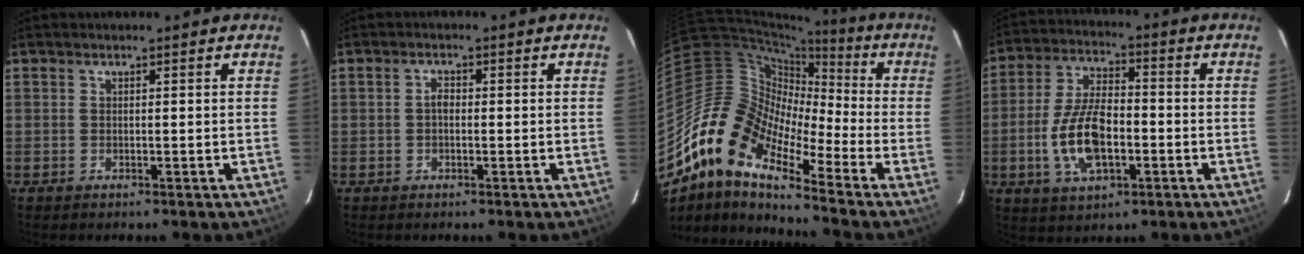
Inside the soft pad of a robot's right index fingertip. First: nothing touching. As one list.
[{"total": 1.4, "force": [-0.2, 1.0, 1.0], "torque": [-0.018, 0.006, -0.006]}, {"total": 14.6, "force": [-9.8, 5.8, 9.1], "torque": [-0.141, 0.007, -0.209]}, {"total": 12.6, "force": [-3.3, 6.0, 10.5], "torque": [-0.216, 0.005, -0.057]}]